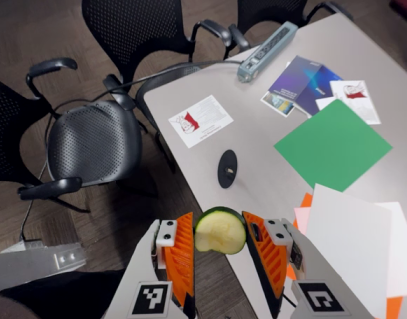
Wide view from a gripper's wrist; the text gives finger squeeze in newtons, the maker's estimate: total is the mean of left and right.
{"total": 5.3, "left": 5.0, "right": 5.6}